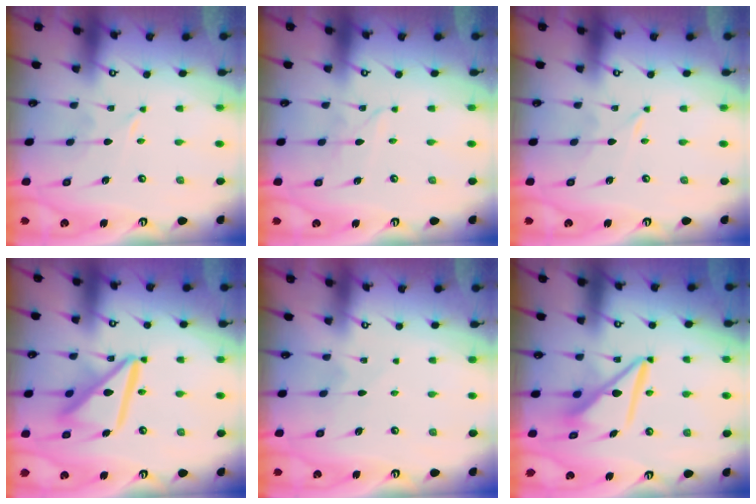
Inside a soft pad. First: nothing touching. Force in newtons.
{"total": 2.1, "press": 2.1, "slide": 0.2}
{"total": 0.0}
{"total": 14.5, "press": 14.4, "slide": 1.7}
{"total": 3.0, "press": 3.0, "slide": 0.3}
{"total": 8.7, "press": 8.6, "slide": 1.0}